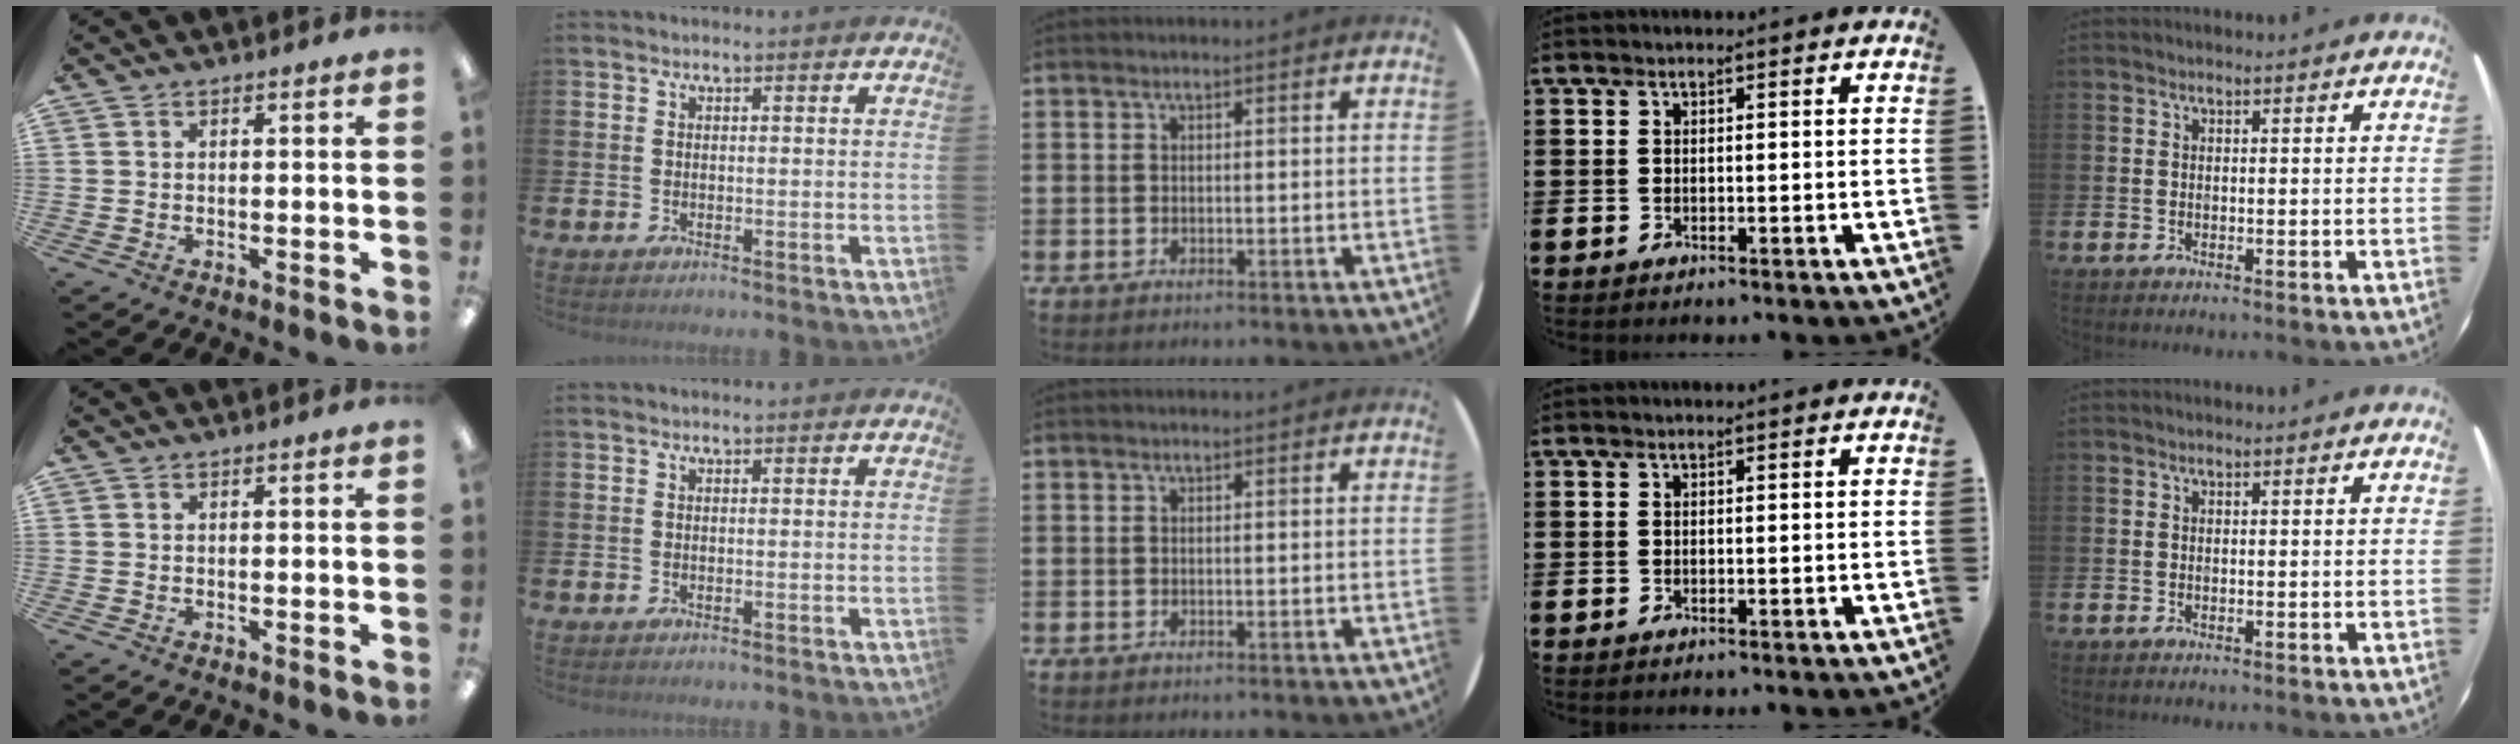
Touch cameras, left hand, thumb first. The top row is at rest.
{}